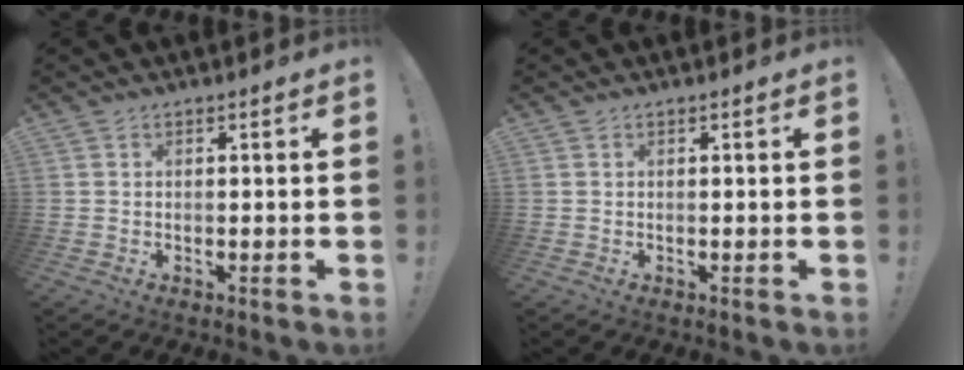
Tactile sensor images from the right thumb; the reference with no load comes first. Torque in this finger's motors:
{"motor_torque": [-0.03, 0.01, -0.06, 0.05, 0.07]}